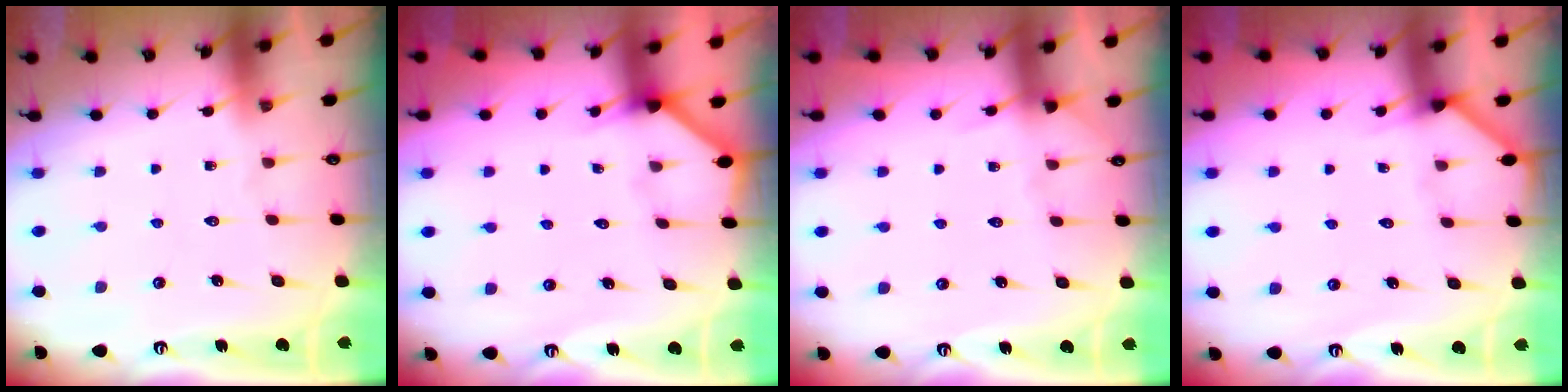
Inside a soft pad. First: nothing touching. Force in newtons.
{"total": 2.2, "press": 2.2, "slide": 0.4}
{"total": 2.2, "press": 2.2, "slide": 0.2}
{"total": 2.6, "press": 2.6, "slide": 0.1}